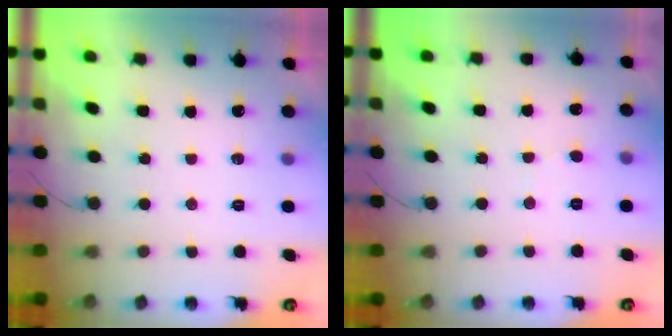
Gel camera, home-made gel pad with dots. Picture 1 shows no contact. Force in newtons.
{"total": 2.1, "press": 2.1, "slide": 0.2}